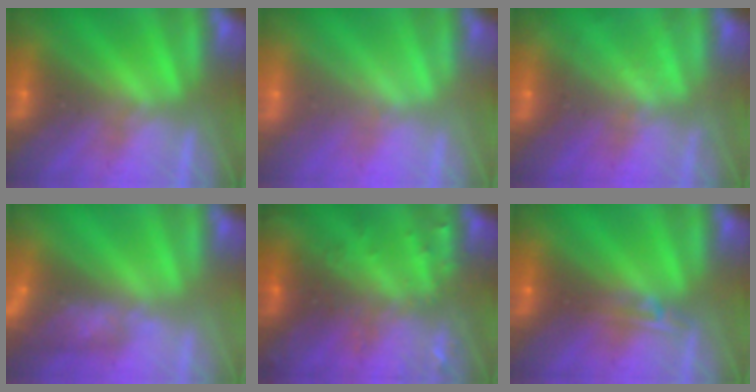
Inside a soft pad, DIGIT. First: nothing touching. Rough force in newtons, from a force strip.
{"total": 1.6}
{"total": 1.9}
{"total": 8.3}
{"total": 2.9}
{"total": 2.4}